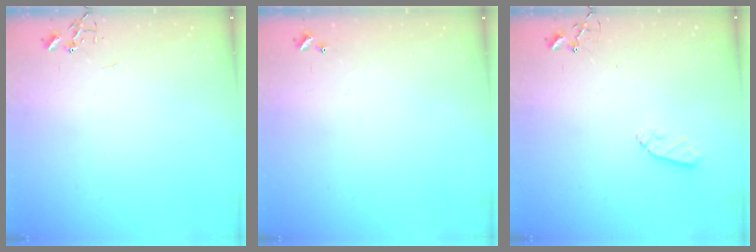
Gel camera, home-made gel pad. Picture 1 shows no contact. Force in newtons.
{"total": 3.7, "press": 3.6, "slide": 0.4}
{"total": 6.0, "press": 6.0, "slide": 0.3}